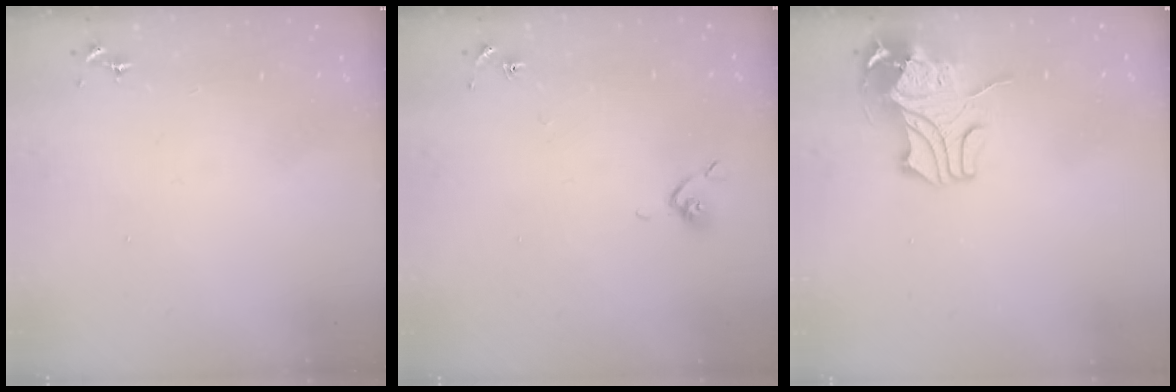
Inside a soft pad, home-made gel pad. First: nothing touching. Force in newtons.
{"total": 5.9, "press": 5.8, "slide": 0.8}
{"total": 11.6, "press": 11.5, "slide": 1.6}